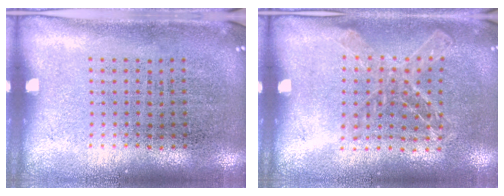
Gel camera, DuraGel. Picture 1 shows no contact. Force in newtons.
{"total": 1.1, "press": 1.1, "slide": 0.0}